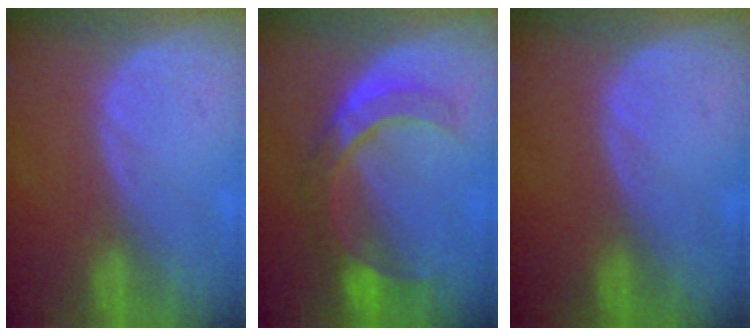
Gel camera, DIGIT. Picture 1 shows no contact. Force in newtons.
{"total": 7.1, "press": 7.0, "slide": 0.9}
{"total": 0.0}